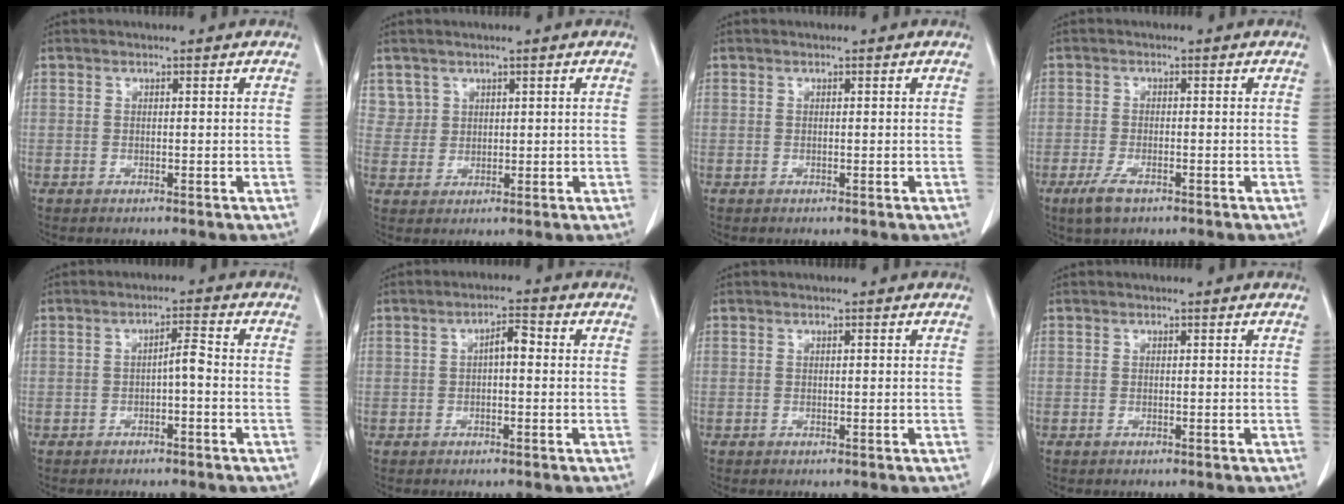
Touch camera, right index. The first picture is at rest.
{"total": 3.1, "force": [1.8, 2.5, -0.3], "torque": [0.021, 0.004, 0.032]}
{"total": 0.0}
{"total": 3.7, "force": [-2.3, 1.2, 2.7], "torque": [-0.060, -0.005, -0.039]}
{"total": 2.6, "force": [-0.7, 0.4, 2.4], "torque": [-0.037, 0.006, -0.013]}
{"total": 3.5, "force": [0.2, 0.5, 3.5], "torque": [-0.060, 0.010, 0.003]}
{"total": 0.0}
{"total": 0.0}